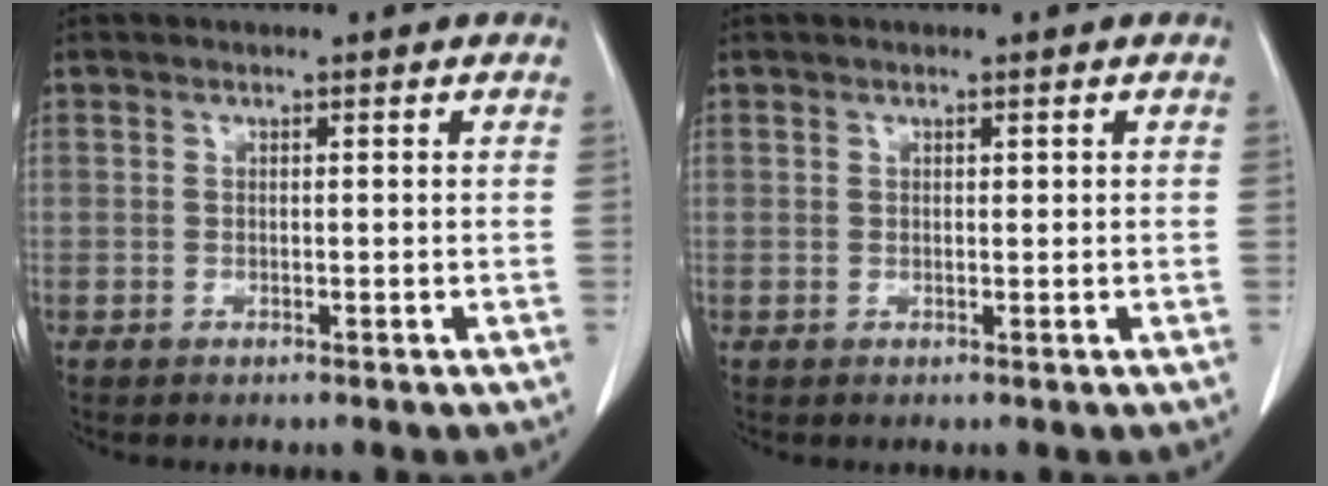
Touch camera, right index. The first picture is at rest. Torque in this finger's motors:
{"motor_torque": [0.05, -0.01, 0.00, 0.01]}